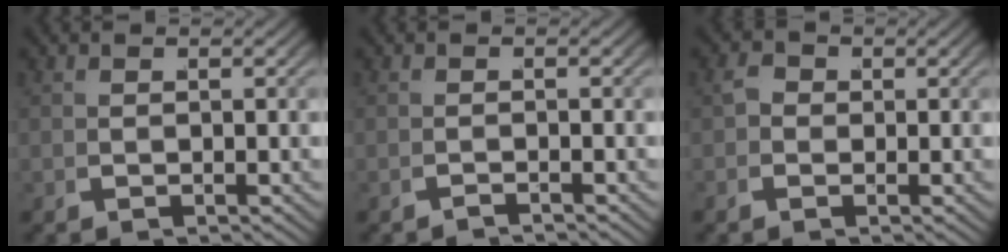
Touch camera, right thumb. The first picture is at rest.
{"total": 1.8, "force": [-1.2, -1.0, -1.0], "torque": [0.017, 0.003, -0.024]}
{"total": 2.5, "force": [0.0, 2.2, 1.3], "torque": [-0.026, 0.001, -0.005]}